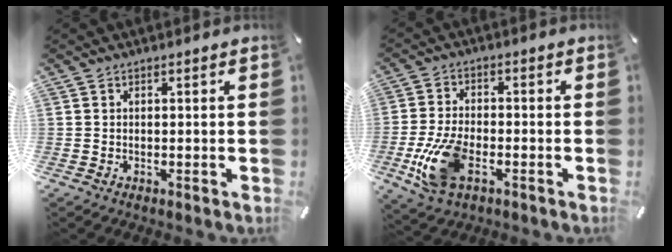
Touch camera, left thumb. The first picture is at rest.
{"total": 12.4, "force": [-4.1, 7.0, 9.4], "torque": [-0.206, 0.001, -0.072]}